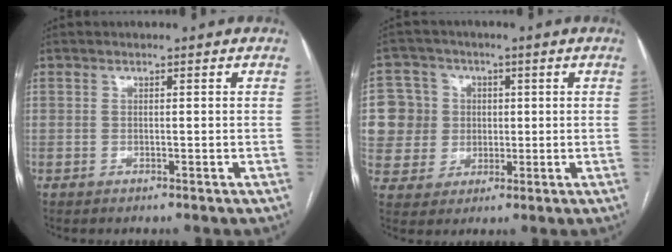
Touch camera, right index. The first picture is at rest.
{"total": 10.0, "force": [1.3, 9.8, 1.2], "torque": [-0.036, 0.037, 0.036]}